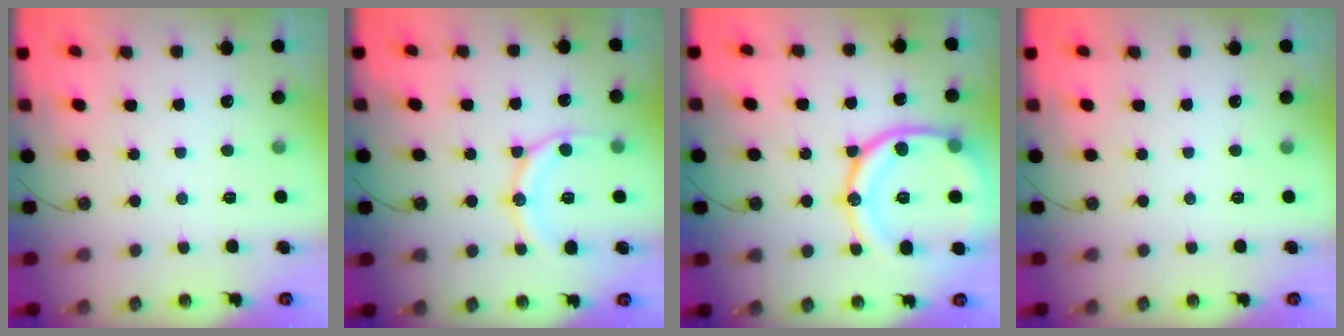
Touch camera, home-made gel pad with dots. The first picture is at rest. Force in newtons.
{"total": 12.7, "press": 12.6, "slide": 1.4}
{"total": 21.9, "press": 21.7, "slide": 2.5}
{"total": 0.0}